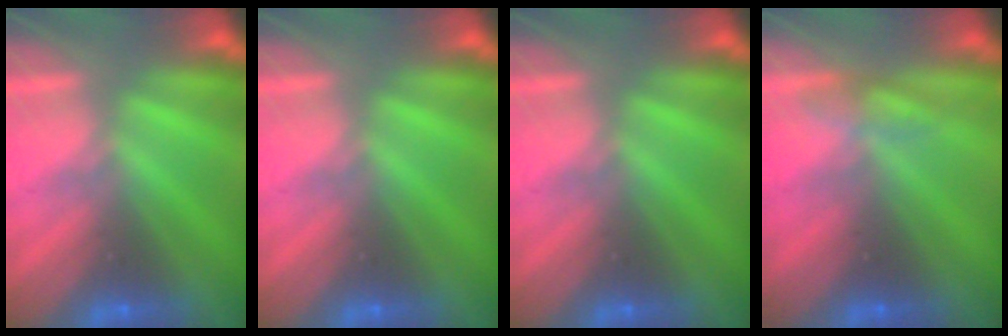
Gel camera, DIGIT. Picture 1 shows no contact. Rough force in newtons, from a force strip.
{"total": 0.0}
{"total": 0.0}
{"total": 3.7}